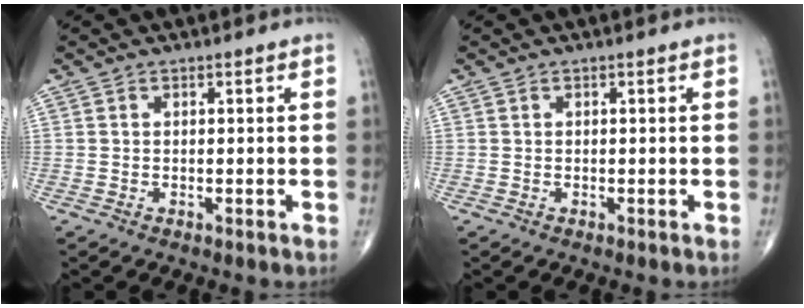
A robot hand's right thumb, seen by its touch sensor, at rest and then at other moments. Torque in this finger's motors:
{"motor_torque": [0.19, 0.21, -0.23, -0.31, 0.00]}